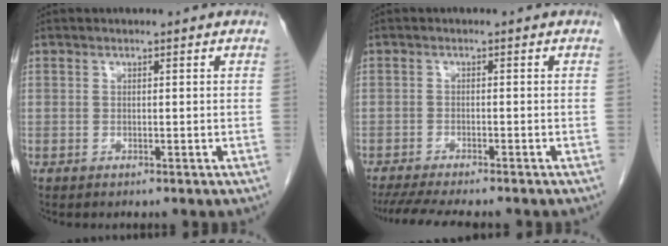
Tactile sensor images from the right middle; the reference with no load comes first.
{"total": 9.6, "force": [-8.3, 1.1, 4.7], "torque": [-0.069, -0.015, -0.124]}